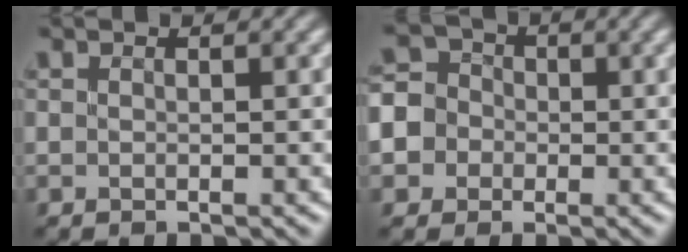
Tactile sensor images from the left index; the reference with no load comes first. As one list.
[{"total": 6.1, "force": [-1.6, 5.7, 1.6], "torque": [-0.042, 0.009, -0.052]}]